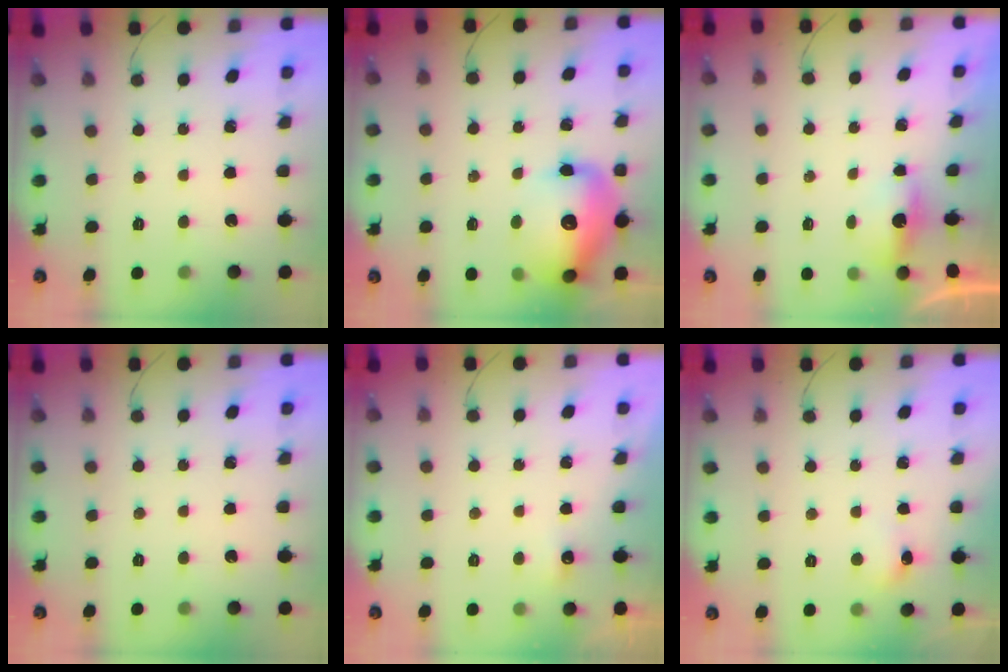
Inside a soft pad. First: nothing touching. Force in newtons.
{"total": 16.8, "press": 16.3, "slide": 3.9}
{"total": 3.1, "press": 2.9, "slide": 1.1}
{"total": 0.0}
{"total": 3.5, "press": 1.7, "slide": 3.0}
{"total": 5.9, "press": 5.6, "slide": 1.6}